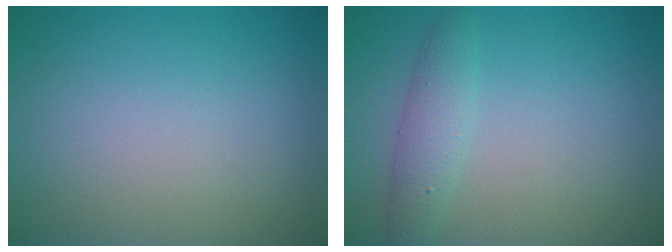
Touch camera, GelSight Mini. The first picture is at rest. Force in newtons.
{"total": 2.4, "press": 2.4, "slide": 0.1}